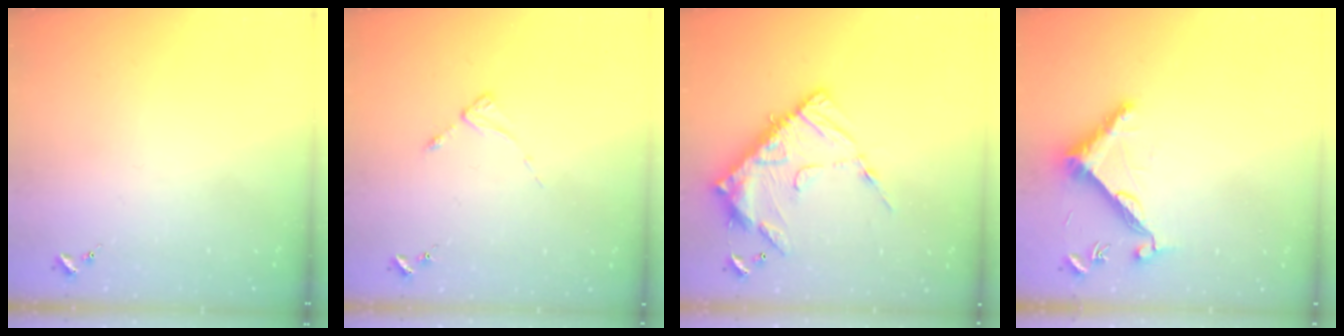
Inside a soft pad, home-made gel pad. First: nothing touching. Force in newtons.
{"total": 2.5, "press": 2.5, "slide": 0.3}
{"total": 16.0, "press": 15.9, "slide": 1.5}
{"total": 8.3, "press": 8.2, "slide": 0.5}